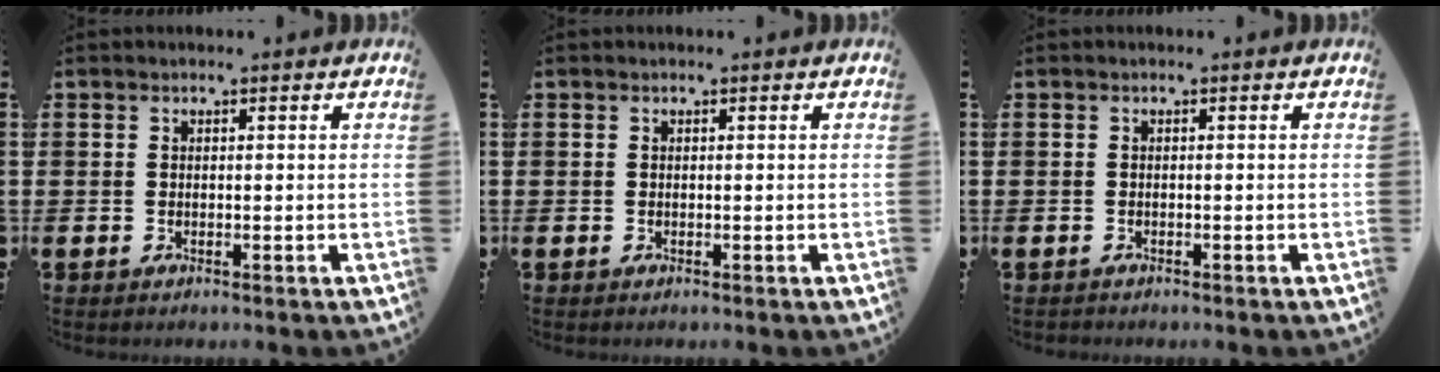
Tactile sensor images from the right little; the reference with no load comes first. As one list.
[{"total": 0.0}, {"total": 0.0}]